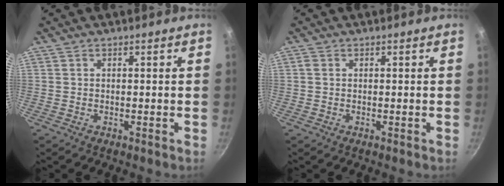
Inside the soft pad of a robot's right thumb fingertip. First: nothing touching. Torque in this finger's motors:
{"motor_torque": [0.10, -0.10, 0.58, 0.09, 0.10]}